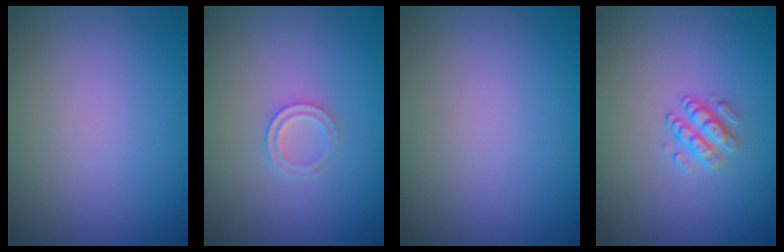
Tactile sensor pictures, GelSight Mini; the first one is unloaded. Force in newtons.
{"total": 1.4, "press": 1.4, "slide": 0.3}
{"total": 0.0}
{"total": 1.8, "press": 1.3, "slide": 1.2}